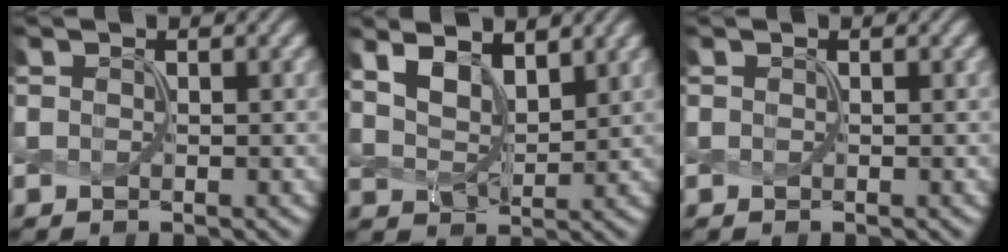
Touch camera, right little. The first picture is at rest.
{"total": 4.6, "force": [2.6, 2.1, 3.1], "torque": [-0.064, -0.001, 0.051]}
{"total": 0.0}